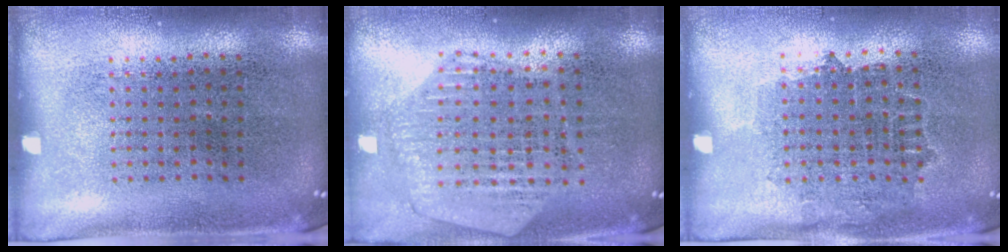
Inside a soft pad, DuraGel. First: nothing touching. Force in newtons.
{"total": 1.2, "press": 1.2, "slide": 0.2}
{"total": 0.8, "press": 0.8, "slide": 0.4}